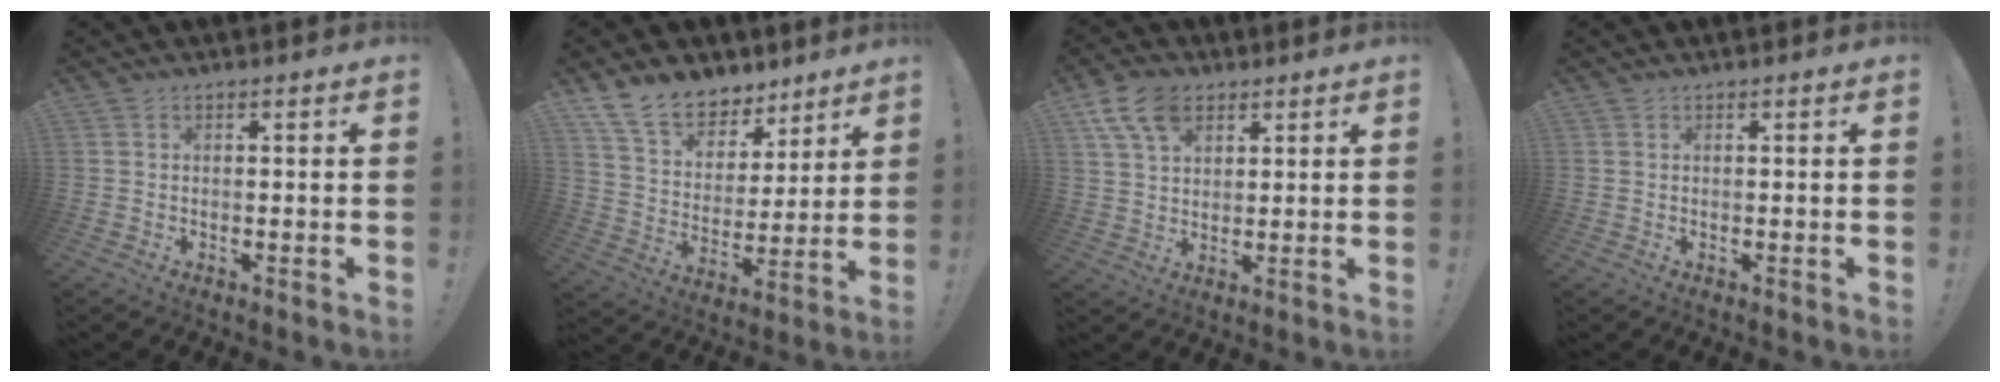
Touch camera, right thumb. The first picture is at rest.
{"total": 14.0, "force": [10.6, 7.9, 4.6], "torque": [-0.080, -0.074, 0.201]}
{"total": 8.9, "force": [5.3, 4.9, 5.1], "torque": [-0.094, -0.011, 0.104]}
{"total": 0.0}